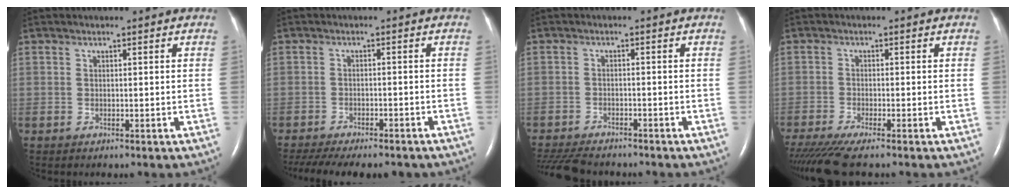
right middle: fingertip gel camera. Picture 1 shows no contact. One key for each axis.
{"total": 15.4, "fx": -12.7, "fy": 4.7, "fz": 7.3, "tx": -0.165, "ty": -0.017, "tz": -0.166}
{"total": 9.9, "fx": -8.7, "fy": 2.7, "fz": 4.0, "tx": -0.078, "ty": -0.014, "tz": -0.131}
{"total": 9.3, "fx": -7.5, "fy": 0.7, "fz": 5.4, "tx": -0.093, "ty": -0.026, "tz": -0.129}